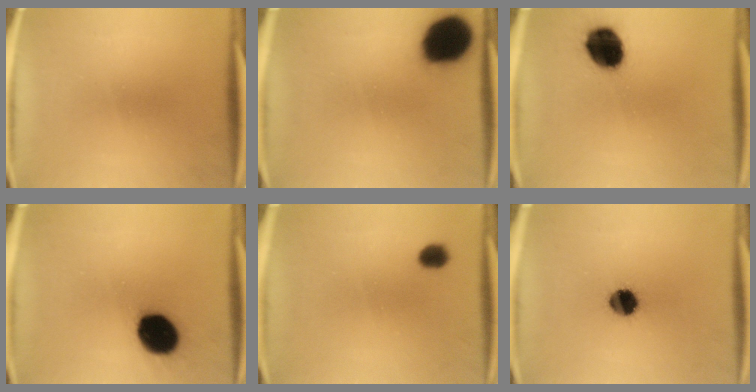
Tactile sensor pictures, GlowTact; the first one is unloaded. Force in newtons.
{"total": 18.0}
{"total": 12.9}
{"total": 15.0}
{"total": 2.7}
{"total": 7.9}